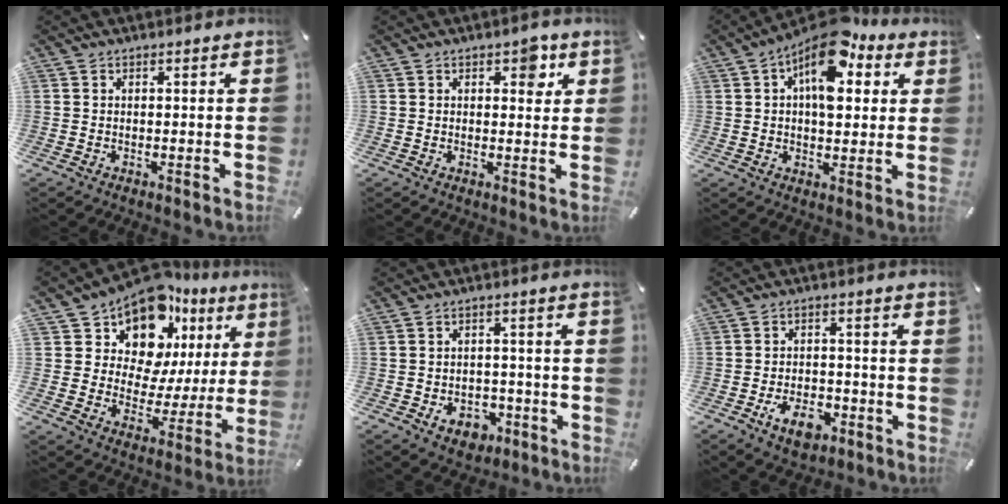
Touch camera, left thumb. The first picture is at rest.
{"total": 4.5, "force": [1.9, 2.6, 3.1], "torque": [-0.019, -0.010, 0.020]}
{"total": 13.9, "force": [6.7, 7.5, 9.7], "torque": [-0.141, -0.032, 0.115]}
{"total": 14.3, "force": [10.9, 8.0, 4.7], "torque": [-0.089, -0.100, 0.192]}
{"total": 7.1, "force": [-3.0, 5.2, 3.7], "torque": [-0.061, 0.016, -0.050]}
{"total": 7.5, "force": [-3.6, 4.6, 4.7], "torque": [-0.089, 0.013, -0.067]}